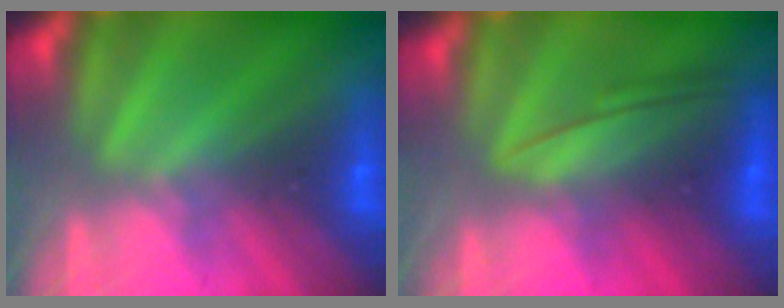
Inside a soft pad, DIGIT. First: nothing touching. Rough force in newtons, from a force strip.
{"total": 6.6}